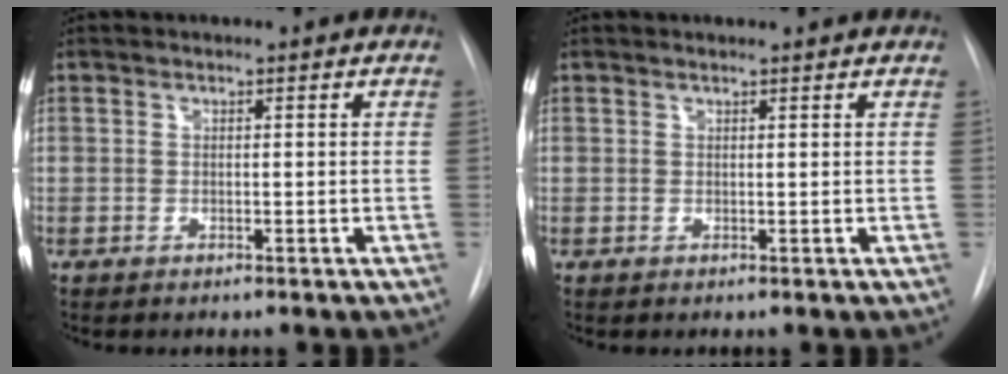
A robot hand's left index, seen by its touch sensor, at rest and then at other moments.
{"total": 1.4, "force": [1.4, -0.1, 0.3], "torque": [-0.011, 0.008, 0.018]}